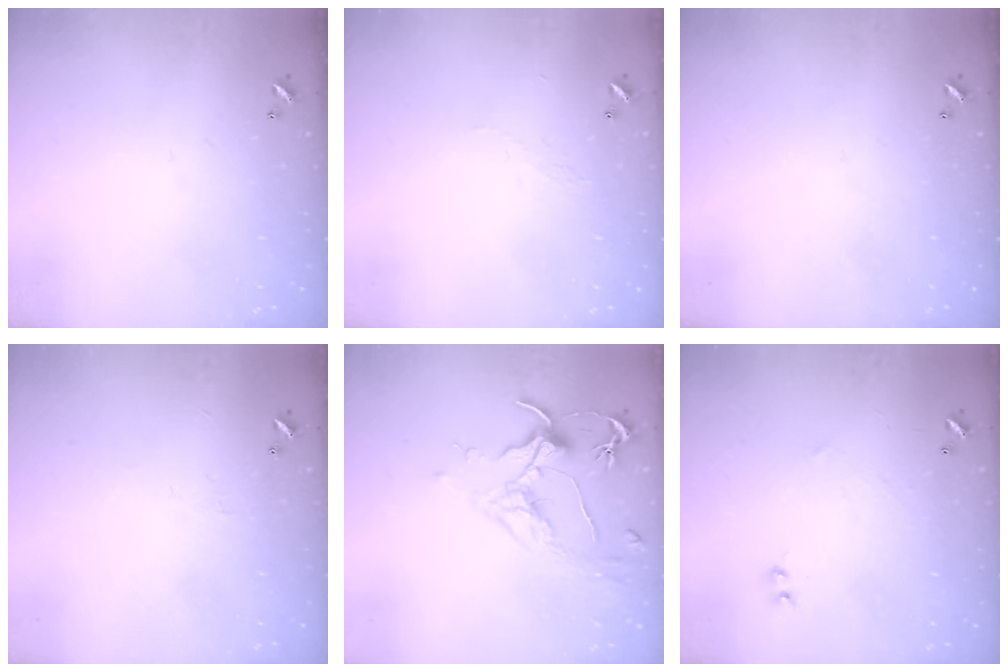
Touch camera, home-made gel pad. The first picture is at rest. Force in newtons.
{"total": 2.9, "press": 2.9, "slide": 0.5}
{"total": 0.0}
{"total": 0.8, "press": 0.7, "slide": 0.5}
{"total": 1.6, "press": 1.4, "slide": 0.9}
{"total": 1.1, "press": 0.9, "slide": 0.6}